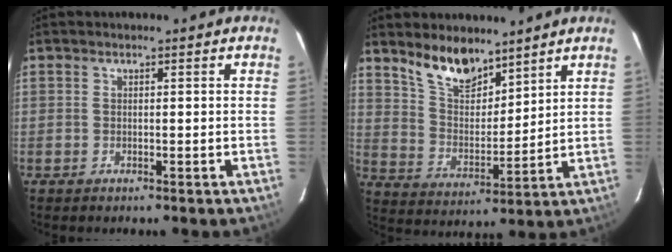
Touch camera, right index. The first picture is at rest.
{"total": 10.3, "force": [8.2, 4.1, 4.8], "torque": [-0.088, 0.005, 0.161]}